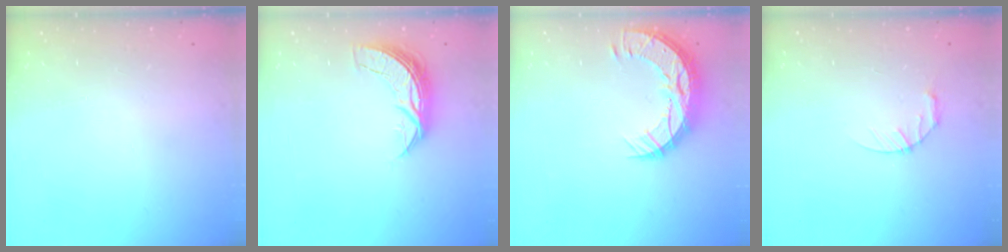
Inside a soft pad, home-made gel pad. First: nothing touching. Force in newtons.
{"total": 7.1, "press": 7.1, "slide": 0.4}
{"total": 11.7, "press": 11.7, "slide": 0.8}
{"total": 3.1, "press": 3.1, "slide": 0.4}